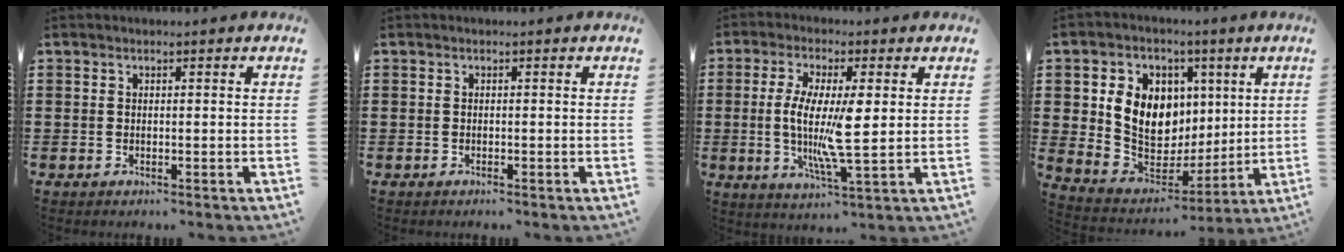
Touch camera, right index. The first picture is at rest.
{"total": 0.0}
{"total": 9.1, "force": [0.3, 1.9, 8.9], "torque": [-0.176, -0.007, 0.003]}
{"total": 10.5, "force": [2.4, 8.8, 5.1], "torque": [-0.128, 0.004, 0.051]}